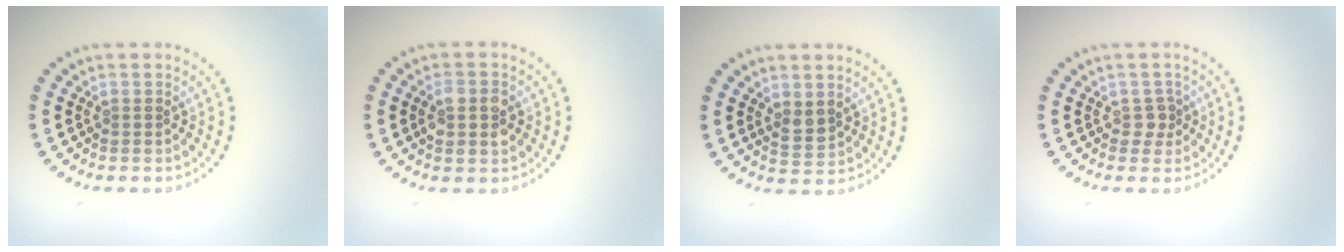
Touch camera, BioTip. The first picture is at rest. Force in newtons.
{"total": 2.8, "press": 2.8, "slide": 0.3}
{"total": 1.7, "press": 1.6, "slide": 0.6}
{"total": 1.3, "press": 1.0, "slide": 0.8}